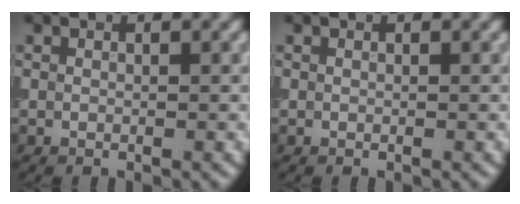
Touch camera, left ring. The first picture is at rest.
{"total": 0.0}